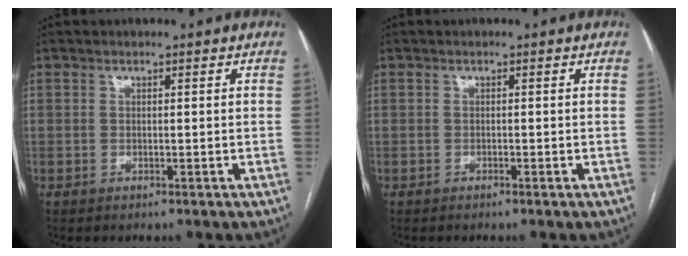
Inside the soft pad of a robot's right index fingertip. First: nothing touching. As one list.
[{"total": 0.0}]